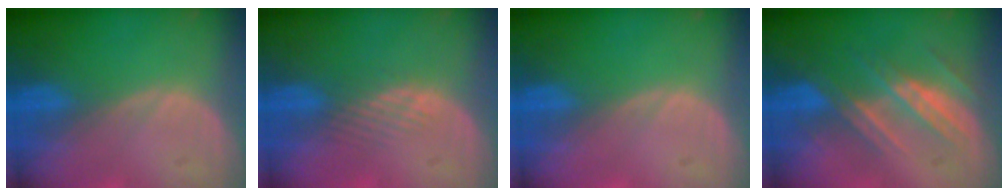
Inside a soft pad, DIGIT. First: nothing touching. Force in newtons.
{"total": 2.9, "press": 2.3, "slide": 1.8}
{"total": 0.0}
{"total": 7.2, "press": 6.6, "slide": 2.8}